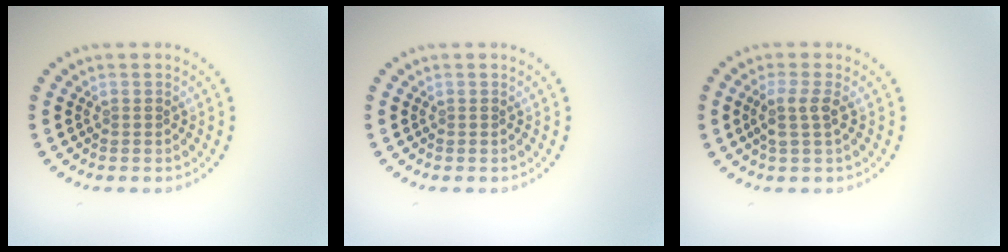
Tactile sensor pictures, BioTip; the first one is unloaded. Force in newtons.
{"total": 0.0}
{"total": 2.1, "press": 1.7, "slide": 1.2}